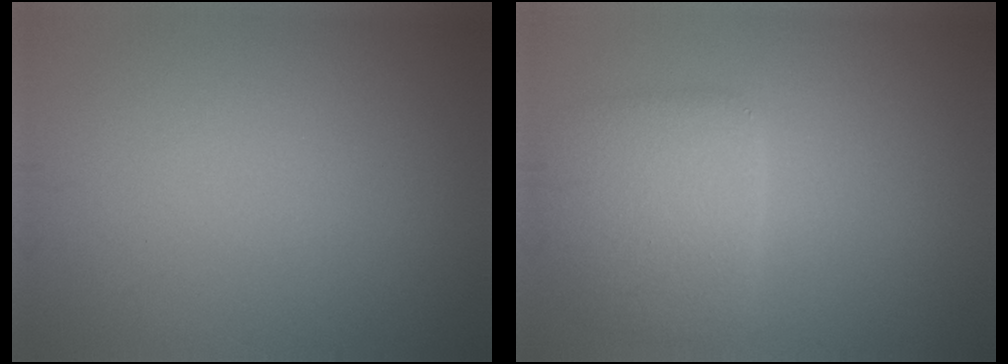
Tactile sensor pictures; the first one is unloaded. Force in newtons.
{"total": 4.4, "press": 4.4, "slide": 0.3}